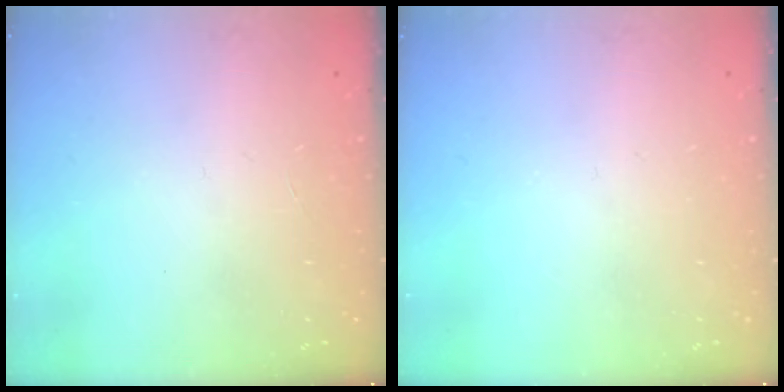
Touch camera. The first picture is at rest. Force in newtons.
{"total": 0.0}